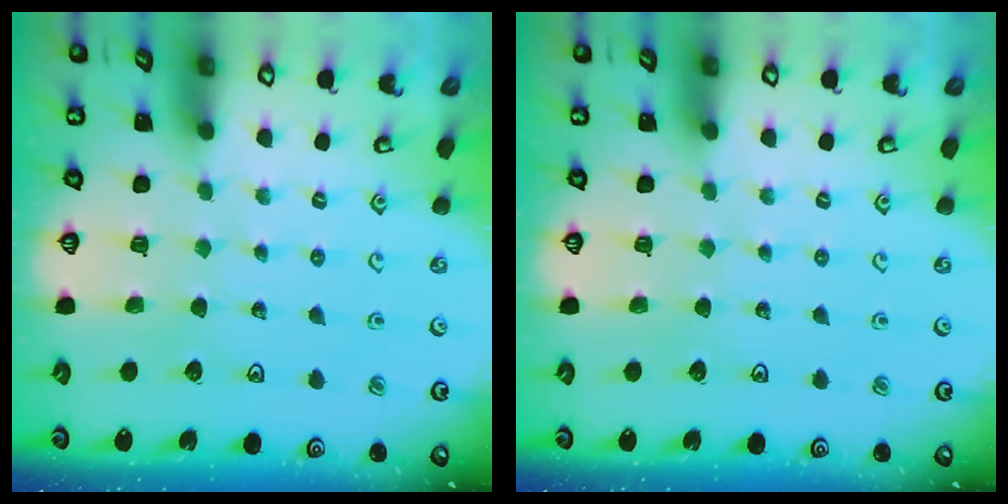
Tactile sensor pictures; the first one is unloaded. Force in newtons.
{"total": 0.0}